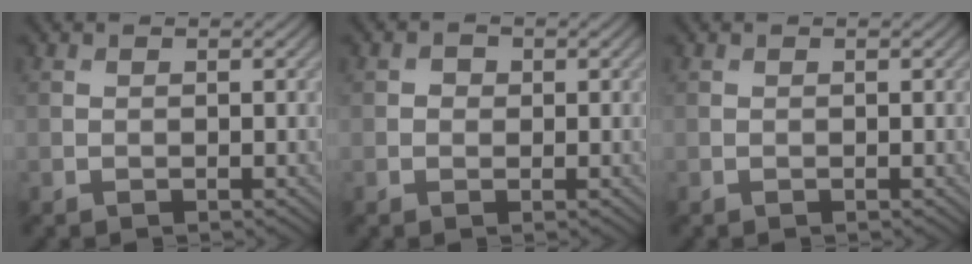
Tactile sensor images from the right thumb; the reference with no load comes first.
{"total": 1.1, "force": [0.1, 1.0, 0.4], "torque": [-0.006, -0.002, -0.003]}
{"total": 0.0}